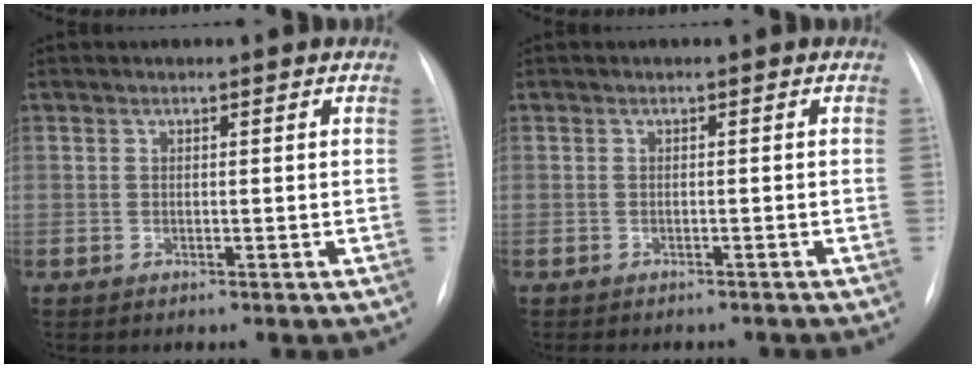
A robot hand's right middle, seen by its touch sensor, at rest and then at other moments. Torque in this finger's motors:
{"motor_torque": [0.49, -0.52, -0.03, -0.02]}